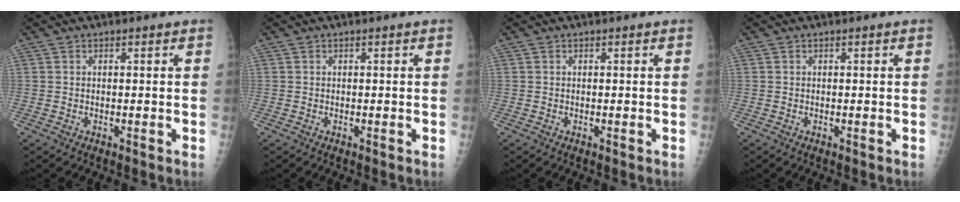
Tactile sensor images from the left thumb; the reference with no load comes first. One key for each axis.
{"total": 0.0}
{"total": 0.0}
{"total": 0.0}